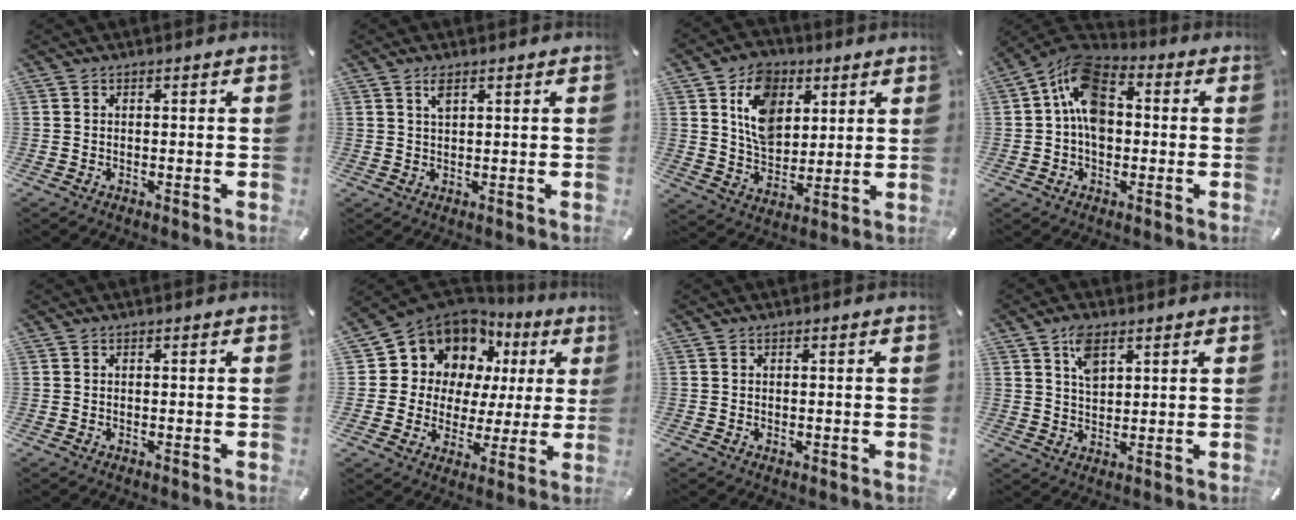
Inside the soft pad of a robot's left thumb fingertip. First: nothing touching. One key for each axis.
{"total": 2.0, "fx": 1.3, "fy": 0.6, "fz": 1.5, "tx": -0.033, "ty": 0.002, "tz": 0.022}
{"total": 11.9, "fx": 4.8, "fy": 9.2, "fz": 5.9, "tx": -0.099, "ty": -0.005, "tz": 0.091}
{"total": 12.2, "fx": 0.8, "fy": 8.5, "fz": 8.6, "tx": -0.161, "ty": 0.007, "tz": 0.015}
{"total": 0.0}
{"total": 12.3, "fx": 7.7, "fy": 9.4, "fz": 2.3, "tx": -0.056, "ty": -0.072, "tz": 0.144}
{"total": 0.0}
{"total": 5.7, "fx": 2.9, "fy": 3.3, "fz": 3.6, "tx": -0.065, "ty": -0.001, "tz": 0.051}